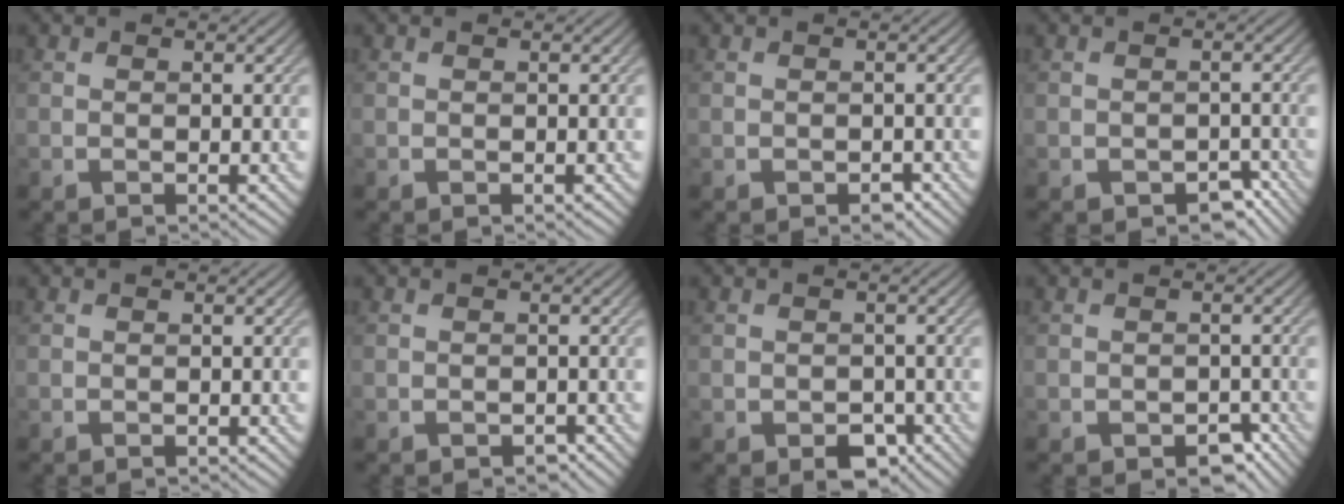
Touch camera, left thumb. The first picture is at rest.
{"total": 0.0}
{"total": 1.2, "force": [-0.7, 0.7, 0.6], "torque": [-0.010, -0.007, -0.012]}
{"total": 3.2, "force": [-2.0, 1.9, 1.6], "torque": [-0.021, -0.009, -0.025]}
{"total": 0.0}
{"total": 0.9, "force": [-0.6, 0.5, 0.4], "torque": [-0.005, -0.006, -0.012]}
{"total": 3.4, "force": [-1.8, 2.3, 1.7], "torque": [-0.025, -0.014, -0.029]}
{"total": 2.9, "force": [-1.6, 1.9, 1.5], "torque": [-0.023, -0.011, -0.022]}